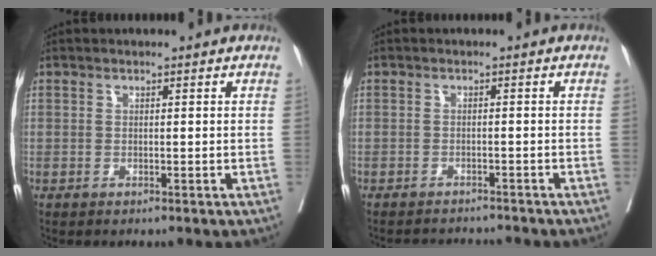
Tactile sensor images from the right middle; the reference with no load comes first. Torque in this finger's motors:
{"motor_torque": [0.05, -0.06, -0.01, 0.00]}